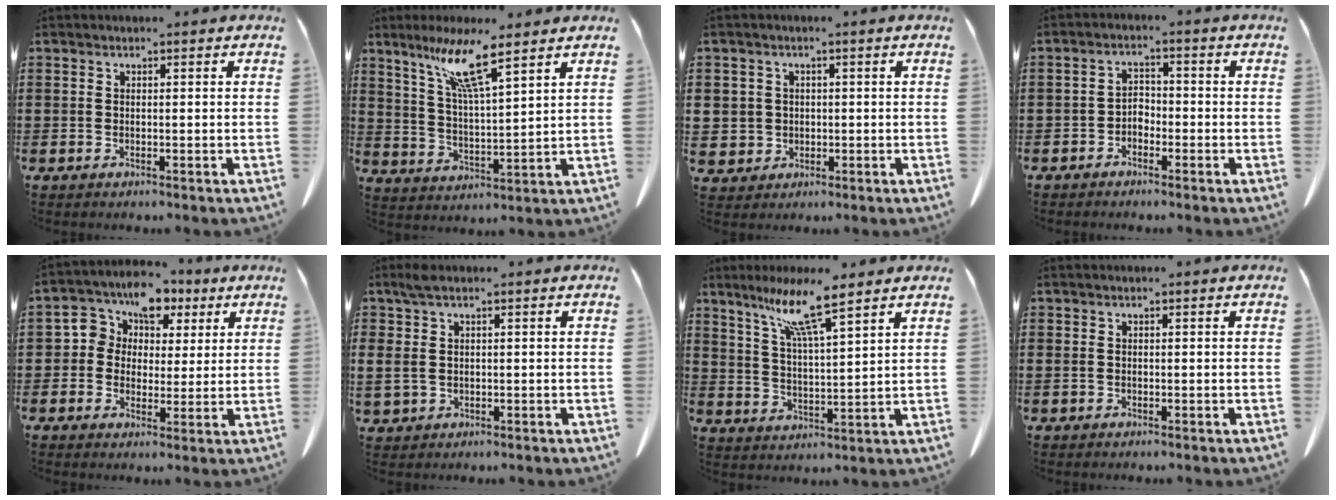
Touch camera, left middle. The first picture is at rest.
{"total": 9.4, "force": [6.7, 0.6, 6.6], "torque": [-0.147, -0.016, 0.115]}
{"total": 3.2, "force": [0.1, 3.2, 0.3], "torque": [-0.029, 0.007, -0.003]}
{"total": 2.2, "force": [-1.7, 1.2, 0.7], "torque": [-0.018, 0.007, -0.038]}
{"total": 6.2, "force": [2.7, 5.4, 1.7], "torque": [-0.060, 0.001, 0.042]}
{"total": 3.1, "force": [1.1, 1.8, 2.3], "torque": [-0.066, 0.003, 0.015]}
{"total": 9.5, "force": [7.1, 0.5, 6.3], "torque": [-0.142, -0.022, 0.123]}
{"total": 0.5, "force": [0.0, 0.3, 0.4], "torque": [-0.011, 0.003, -0.002]}